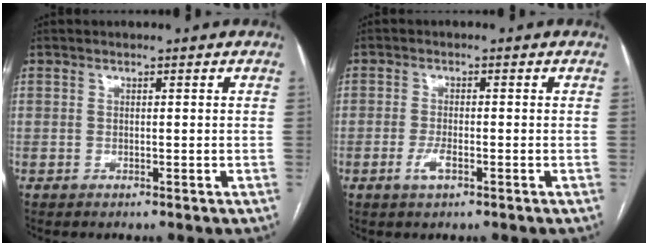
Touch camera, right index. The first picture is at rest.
{"total": 2.7, "force": [-1.2, 0.7, 2.3], "torque": [-0.047, -0.002, -0.023]}